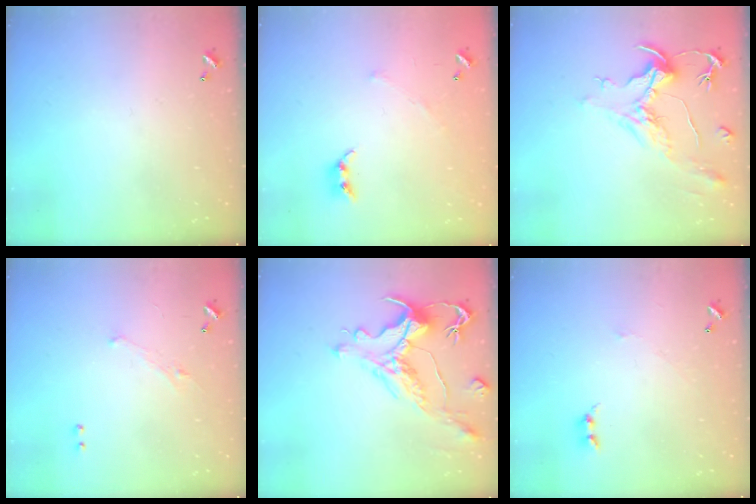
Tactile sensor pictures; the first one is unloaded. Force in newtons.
{"total": 3.9, "press": 3.8, "slide": 0.8}
{"total": 2.2, "press": 1.7, "slide": 1.4}
{"total": 0.9, "press": 0.6, "slide": 0.7}
{"total": 2.4, "press": 2.0, "slide": 1.3}
{"total": 2.7, "press": 2.6, "slide": 0.4}